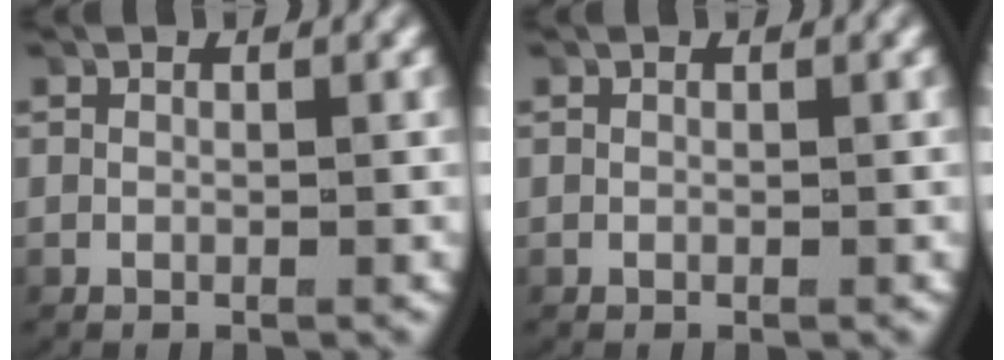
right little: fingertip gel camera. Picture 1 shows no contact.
{"total": 0.0}